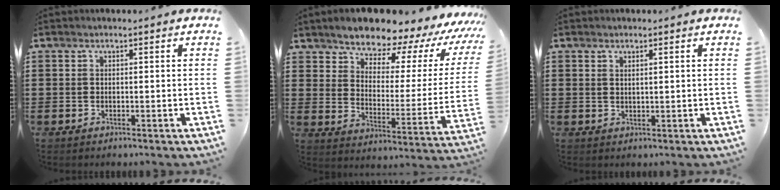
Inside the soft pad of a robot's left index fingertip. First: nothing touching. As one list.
[{"total": 8.5, "force": [7.8, 2.5, 2.3], "torque": [-0.067, -0.069, 0.131]}, {"total": 0.9, "force": [0.6, 0.2, 0.7], "torque": [-0.016, 0.001, 0.010]}]